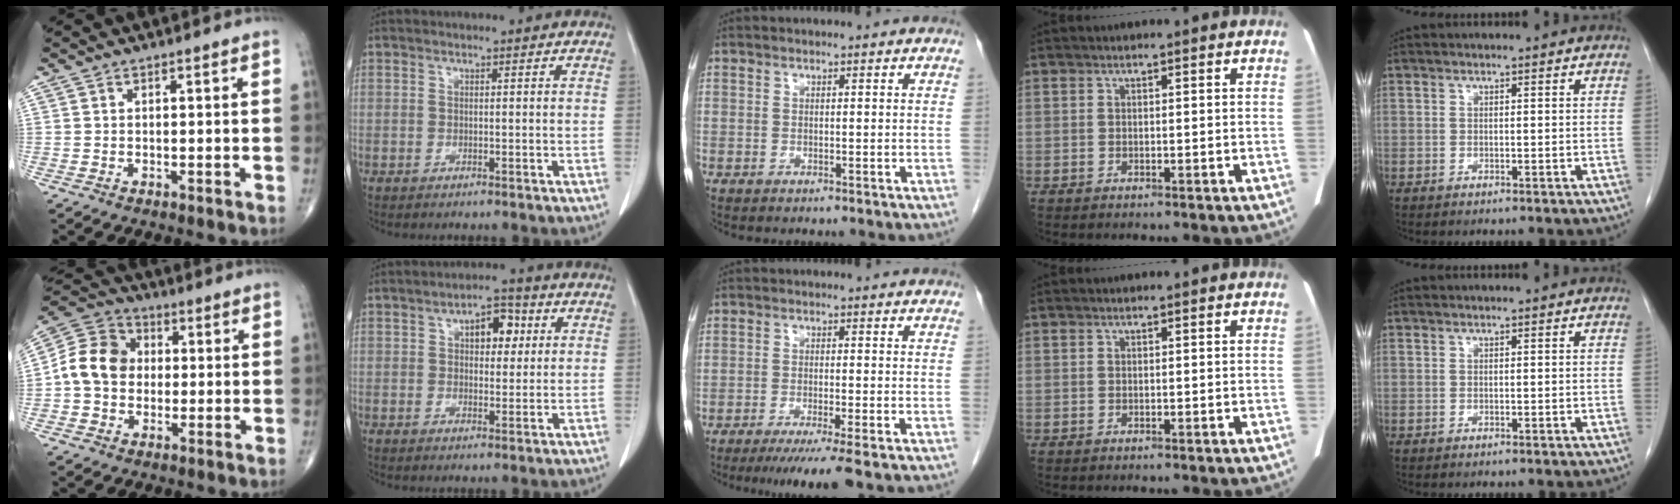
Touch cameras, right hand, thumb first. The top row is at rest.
{"thumb": {"total": 10.8, "force": [0.0, 9.0, 6.1], "torque": [-0.097, 0.029, -0.012]}, "index": {"total": 5.6, "force": [1.7, 2.9, 4.5], "torque": [-0.064, 0.017, 0.025]}, "middle": {"total": 6.8, "force": [-5.2, -1.0, 4.3], "torque": [-0.053, -0.017, -0.082]}}